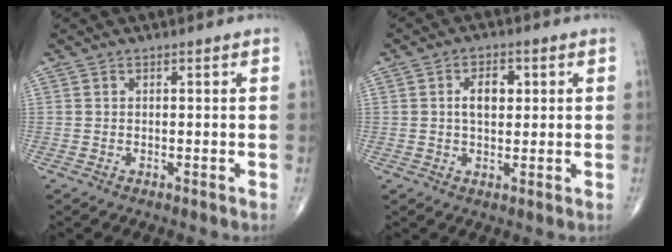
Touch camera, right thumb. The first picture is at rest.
{"total": 5.1, "force": [1.0, 3.1, 4.0], "torque": [-0.056, 0.002, 0.014]}